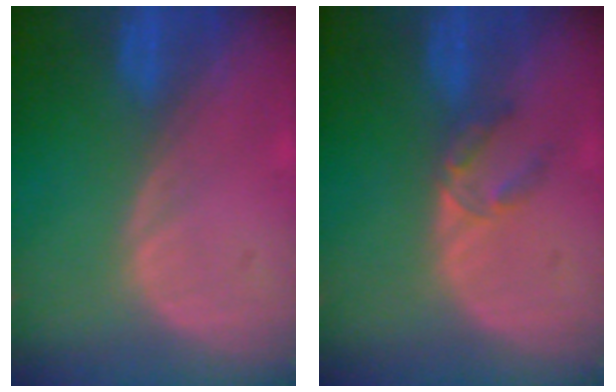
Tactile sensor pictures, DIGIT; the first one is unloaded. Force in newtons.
{"total": 2.9, "press": 2.7, "slide": 1.0}